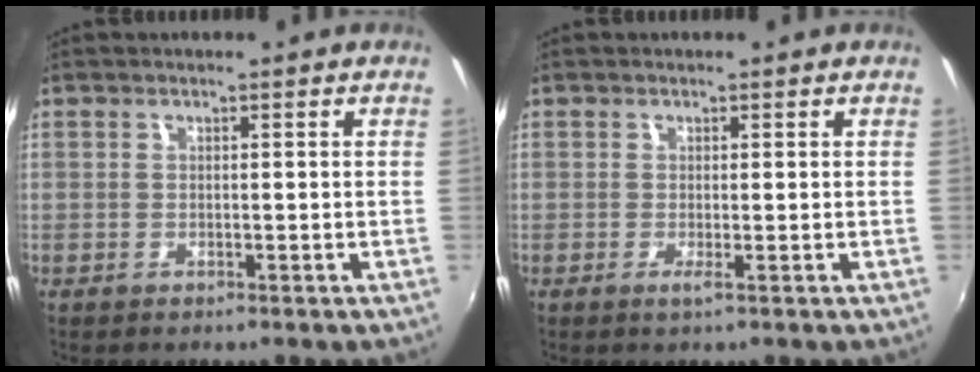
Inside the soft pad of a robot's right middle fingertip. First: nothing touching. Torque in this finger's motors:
{"motor_torque": [0.91, -0.77, 0.17, 0.03]}